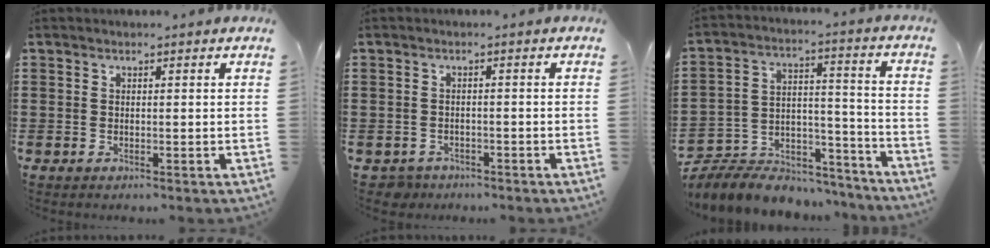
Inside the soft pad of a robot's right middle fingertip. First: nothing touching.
{"total": 1.5, "force": [-1.3, 0.6, -0.1], "torque": [-0.004, 0.001, -0.031]}
{"total": 6.9, "force": [-6.4, 2.4, 0.6], "torque": [-0.017, 0.008, -0.128]}